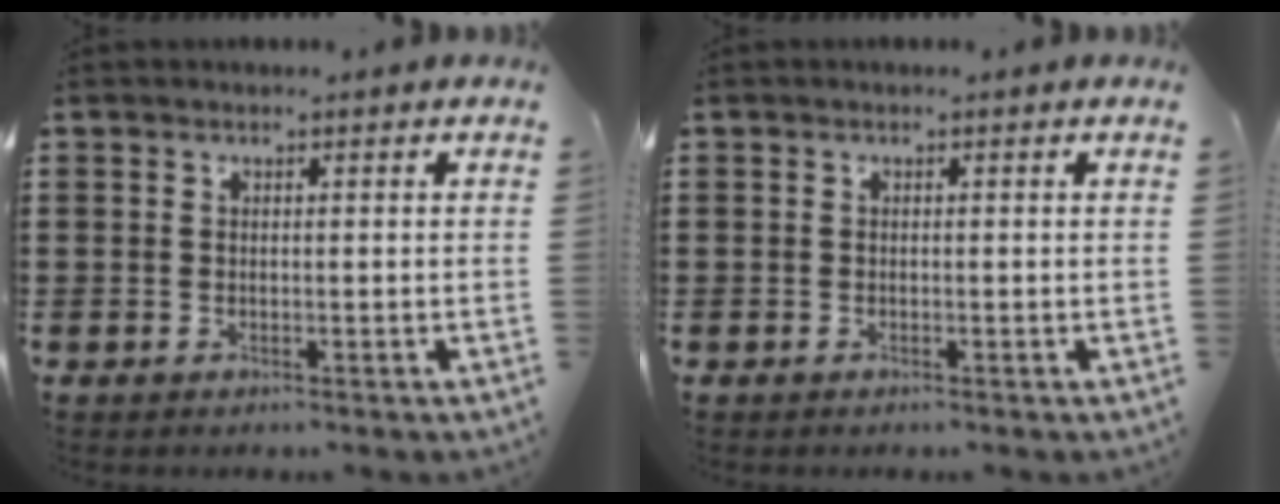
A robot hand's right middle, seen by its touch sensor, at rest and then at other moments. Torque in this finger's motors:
{"motor_torque": [-0.09, -0.13, 0.05, -0.01]}